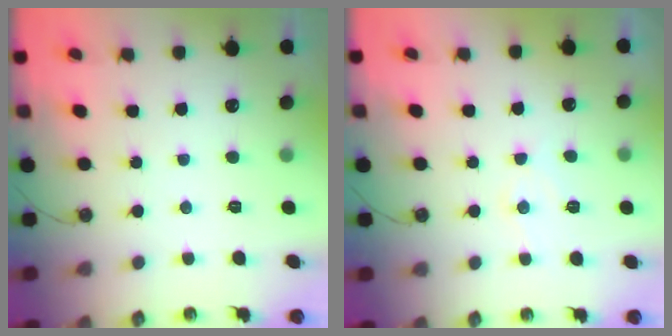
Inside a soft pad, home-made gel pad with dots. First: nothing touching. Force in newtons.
{"total": 6.8, "press": 6.7, "slide": 0.4}